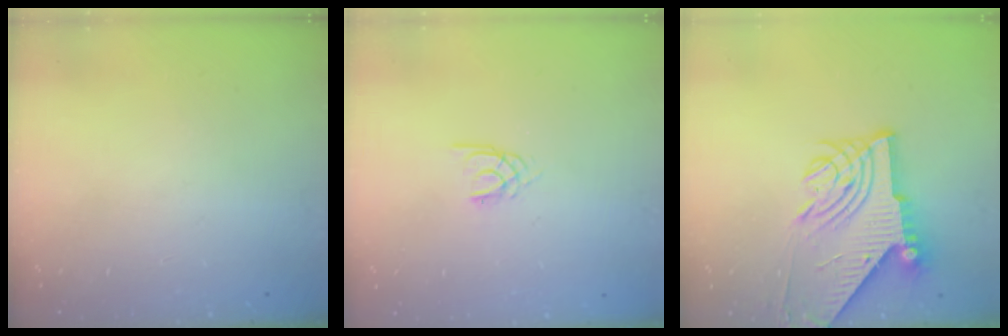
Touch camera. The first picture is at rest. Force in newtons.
{"total": 1.7, "press": 1.7, "slide": 0.3}
{"total": 8.8, "press": 8.7, "slide": 1.1}